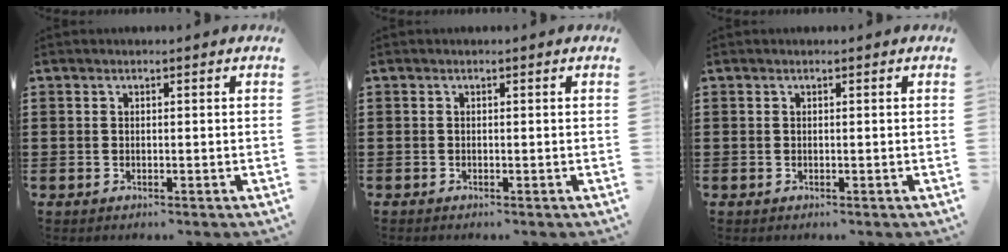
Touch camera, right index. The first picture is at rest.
{"total": 0.0}
{"total": 0.0}